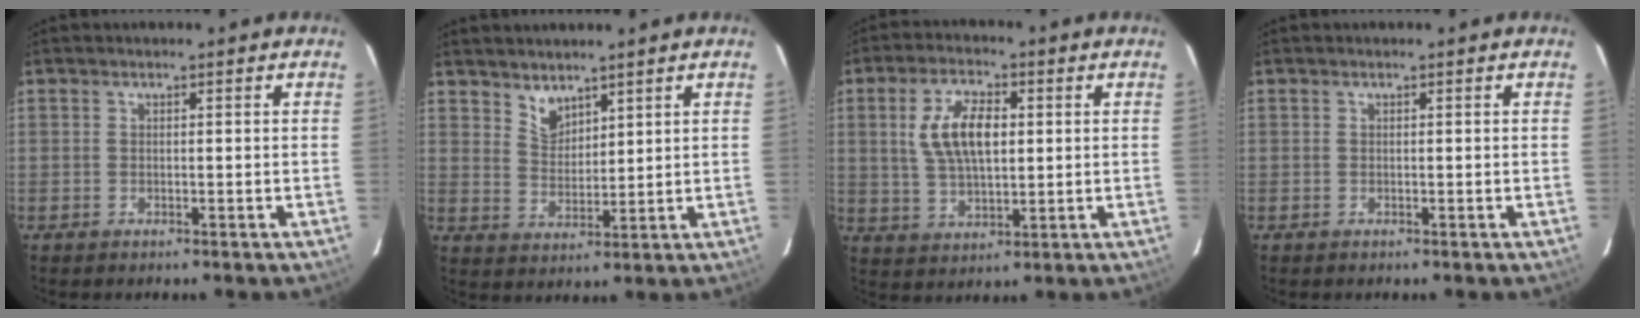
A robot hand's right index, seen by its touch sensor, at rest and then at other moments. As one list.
[{"total": 4.5, "force": [3.8, 2.1, 1.2], "torque": [-0.015, -0.001, 0.073]}, {"total": 10.0, "force": [1.9, 4.8, 8.5], "torque": [-0.167, 0.010, 0.041]}, {"total": 0.0}]